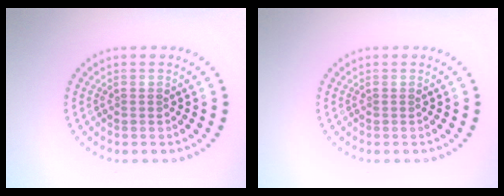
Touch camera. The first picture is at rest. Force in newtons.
{"total": 0.0}